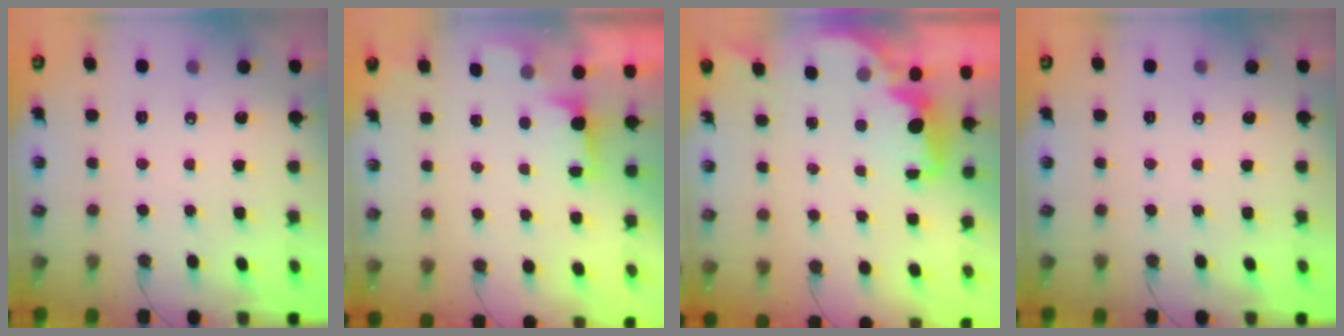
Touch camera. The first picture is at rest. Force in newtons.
{"total": 1.2, "press": 0.8, "slide": 0.8}
{"total": 2.2, "press": 2.1, "slide": 0.7}
{"total": 0.0}